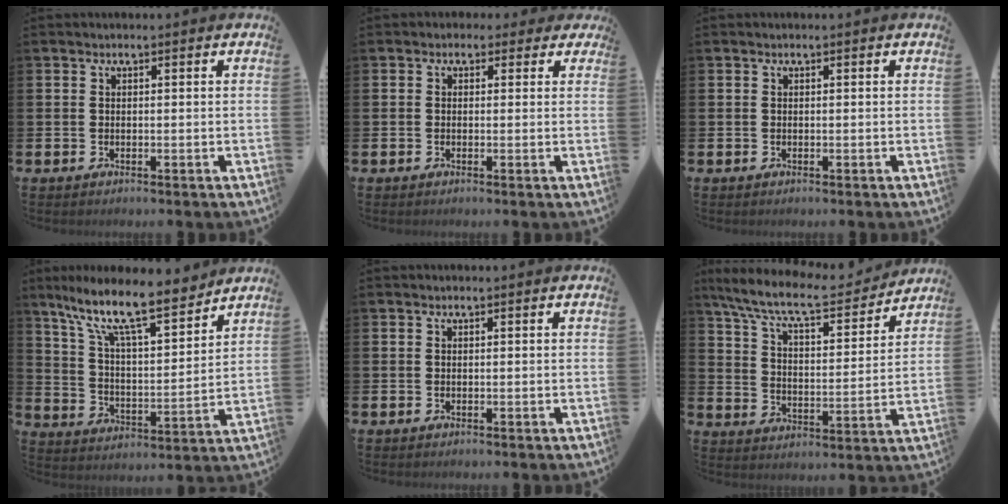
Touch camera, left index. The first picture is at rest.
{"total": 1.2, "force": [0.3, 1.2, 0.2], "torque": [-0.001, 0.009, 0.002]}
{"total": 0.0}
{"total": 10.5, "force": [8.9, 1.8, 5.4], "torque": [-0.126, -0.060, 0.146]}
{"total": 0.0}
{"total": 9.6, "force": [8.6, 1.7, 3.7], "torque": [-0.101, -0.058, 0.145]}